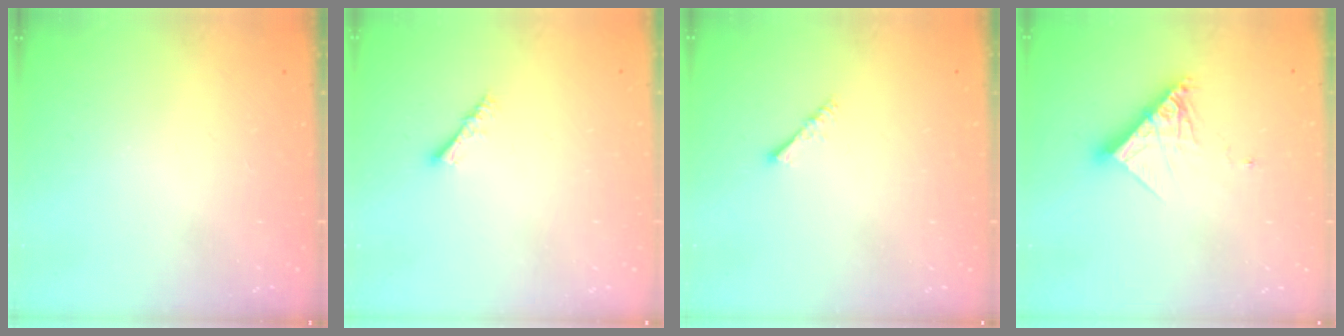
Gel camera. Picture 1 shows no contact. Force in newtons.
{"total": 3.6, "press": 3.5, "slide": 0.7}
{"total": 1.4, "press": 1.3, "slide": 0.3}
{"total": 11.8, "press": 11.7, "slide": 1.0}